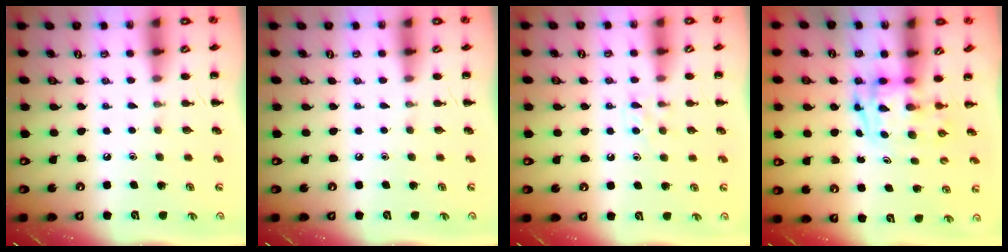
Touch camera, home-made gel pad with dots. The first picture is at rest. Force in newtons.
{"total": 0.0}
{"total": 3.7, "press": 3.5, "slide": 1.2}
{"total": 3.3, "press": 3.3, "slide": 0.6}